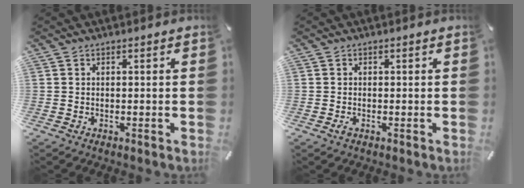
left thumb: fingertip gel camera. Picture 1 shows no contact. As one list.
[{"total": 0.8, "force": [-0.3, 0.5, 0.5], "torque": [-0.016, -0.005, -0.008]}]